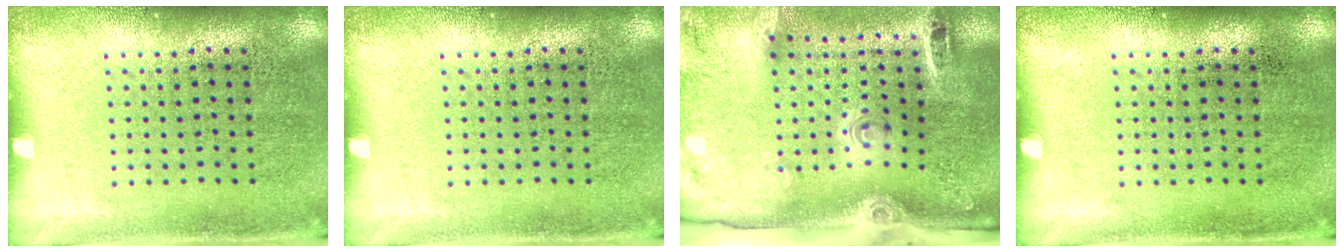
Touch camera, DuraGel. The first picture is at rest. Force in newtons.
{"total": 0.0}
{"total": 3.0, "press": 2.1, "slide": 2.2}
{"total": 0.0}